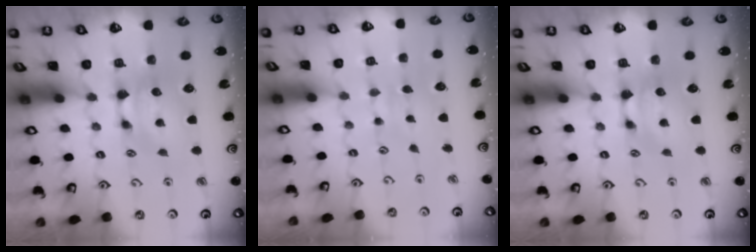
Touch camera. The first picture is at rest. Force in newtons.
{"total": 3.9, "press": 3.9, "slide": 0.2}
{"total": 0.0}